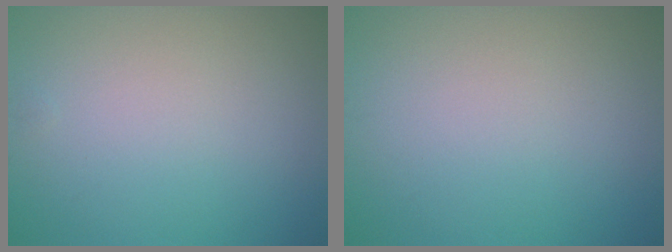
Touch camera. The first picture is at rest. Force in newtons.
{"total": 0.0}